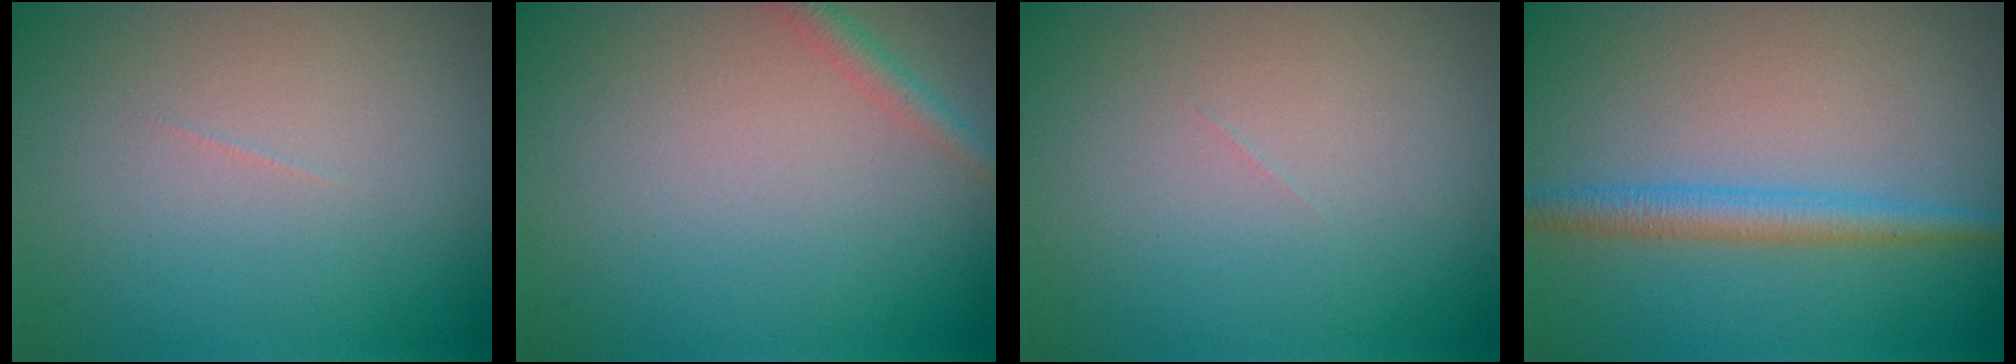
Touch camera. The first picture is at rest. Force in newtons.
{"total": 1.5, "press": 1.5, "slide": 0.0}
{"total": 0.0}
{"total": 2.7, "press": 2.7, "slide": 0.0}